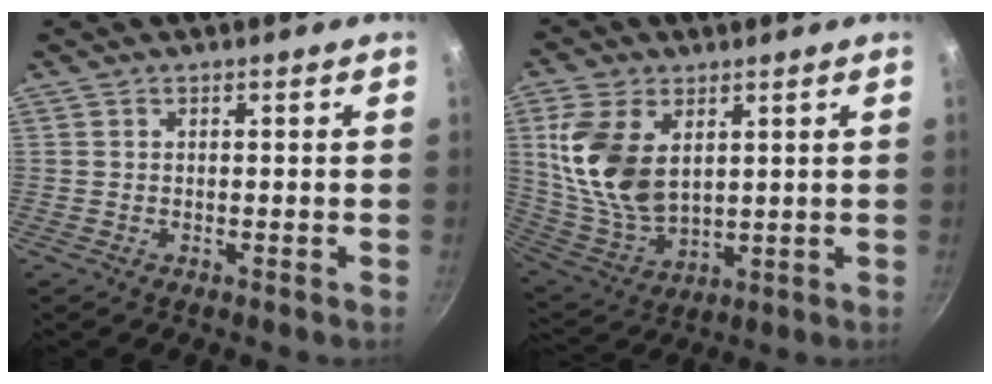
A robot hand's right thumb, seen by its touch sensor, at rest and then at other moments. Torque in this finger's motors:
{"motor_torque": [0.08, 1.40, 1.56, 0.43, 0.57]}